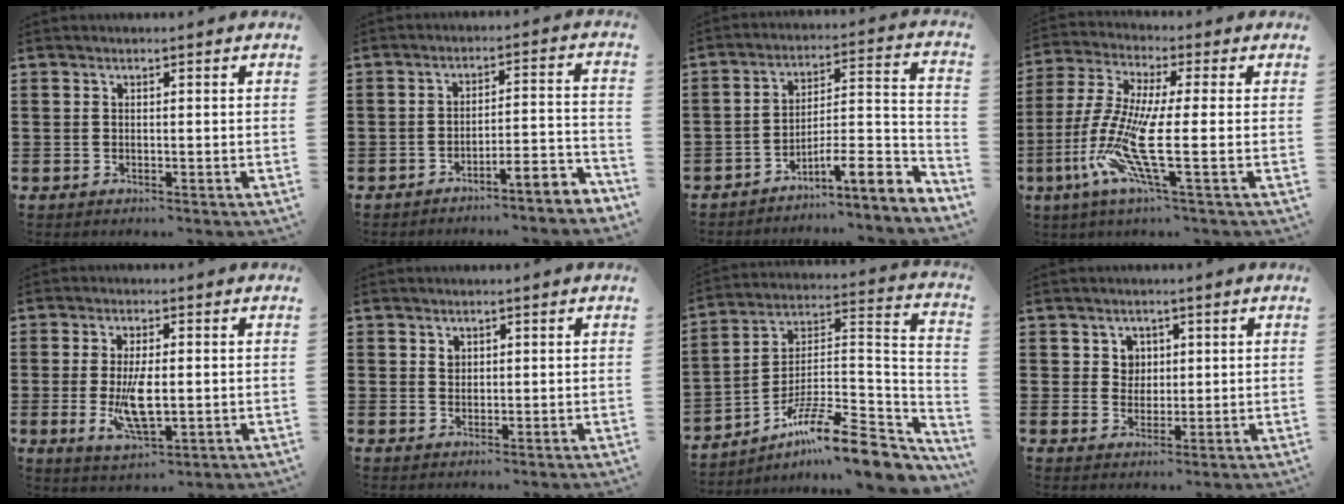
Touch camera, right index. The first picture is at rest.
{"total": 4.6, "force": [-4.2, -0.2, 1.7], "torque": [-0.032, -0.010, -0.087]}
{"total": 7.3, "force": [-5.1, 0.7, 5.1], "torque": [-0.082, -0.017, -0.100]}
{"total": 12.7, "force": [-3.4, 1.9, 12.1], "torque": [-0.278, -0.028, -0.072]}
{"total": 7.6, "force": [-0.5, 3.0, 7.0], "torque": [-0.141, -0.011, -0.015]}
{"total": 1.2, "force": [0.7, 0.9, 0.3], "torque": [-0.008, 0.003, 0.014]}
{"total": 13.3, "force": [-9.8, 2.5, 8.6], "torque": [-0.131, 0.022, -0.179]}
{"total": 3.4, "force": [1.4, 3.1, 0.6], "torque": [-0.020, 0.011, 0.022]}